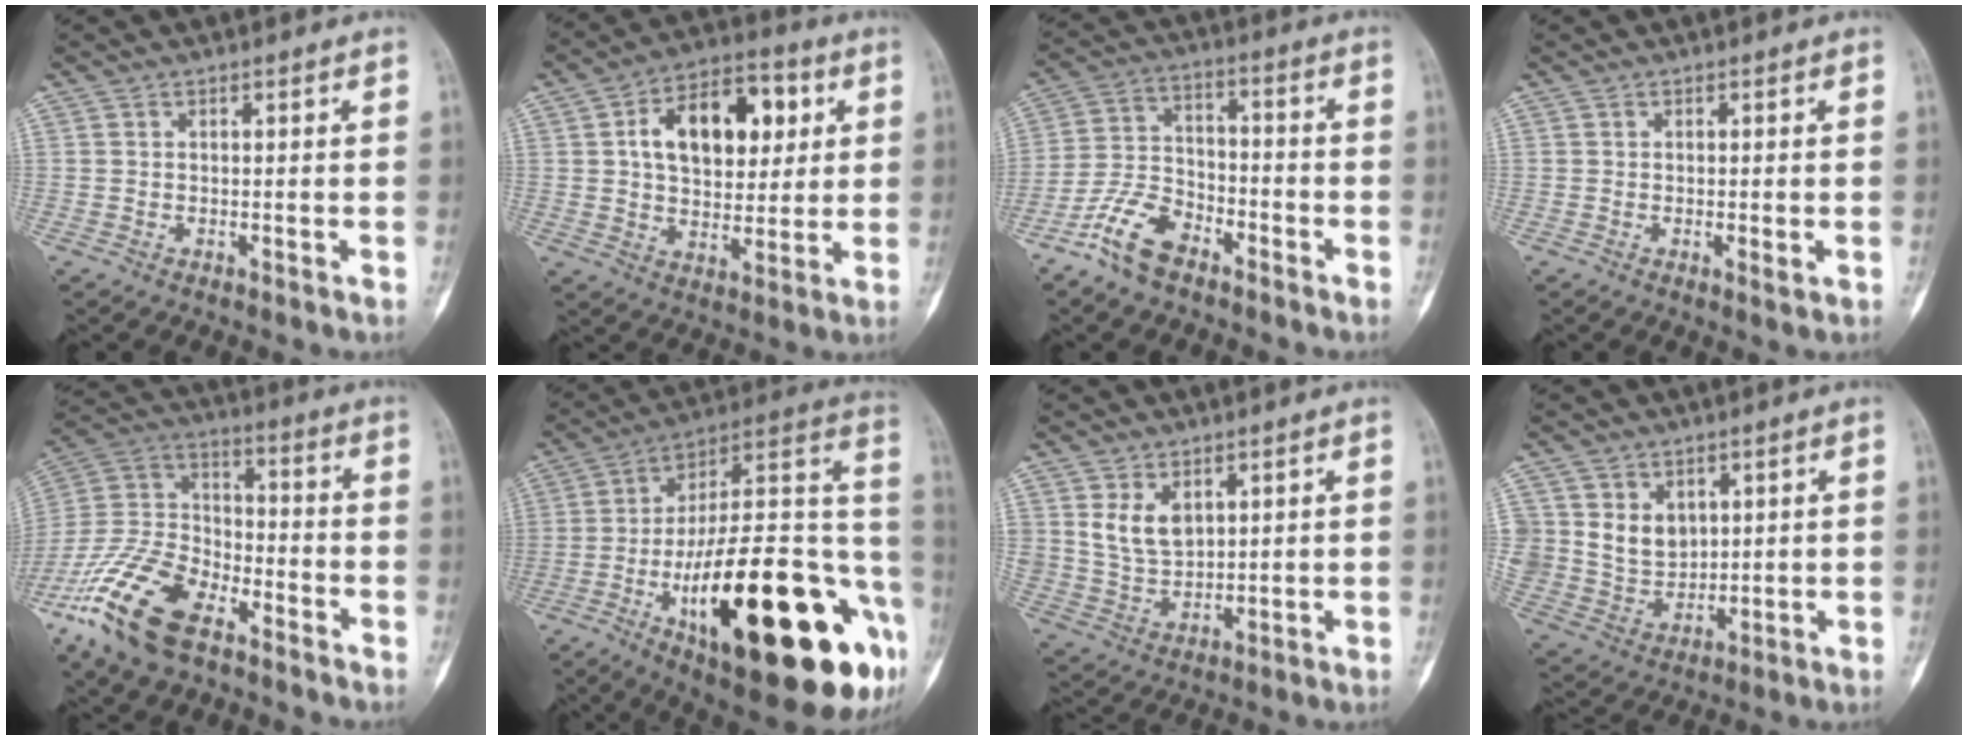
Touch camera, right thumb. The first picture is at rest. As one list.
[{"total": 17.0, "force": [4.4, 10.4, 12.8], "torque": [-0.162, 0.008, 0.068]}, {"total": 10.1, "force": [-6.8, 5.2, 5.4], "torque": [-0.106, 0.043, -0.138]}, {"total": 1.8, "force": [-0.4, 0.5, 1.7], "torque": [-0.027, -0.005, -0.006]}, {"total": 19.1, "force": [-11.7, 9.2, 11.9], "torque": [-0.240, 0.053, -0.226]}, {"total": 36.8, "force": [-12.3, 11.9, 32.6], "torque": [-0.420, 0.041, -0.183]}, {"total": 7.2, "force": [2.8, 4.9, 4.4], "torque": [-0.060, -0.020, 0.065]}, {"total": 9.8, "force": [2.9, 8.2, 4.5], "torque": [-0.051, -0.021, 0.070]}]